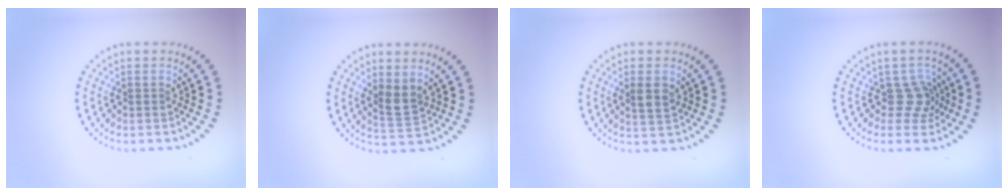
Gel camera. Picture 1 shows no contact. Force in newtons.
{"total": 2.2, "press": 1.9, "slide": 1.2}
{"total": 2.1, "press": 2.0, "slide": 0.6}
{"total": 2.2, "press": 1.8, "slide": 1.4}